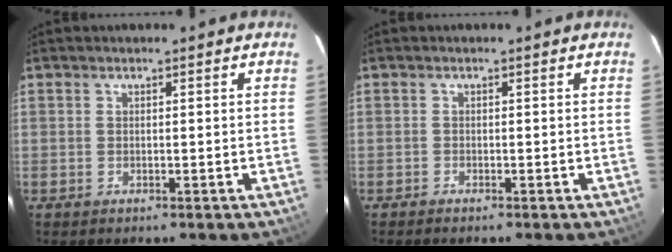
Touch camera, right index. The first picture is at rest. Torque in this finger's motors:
{"motor_torque": [0.05, -0.03, 0.04, 0.00]}